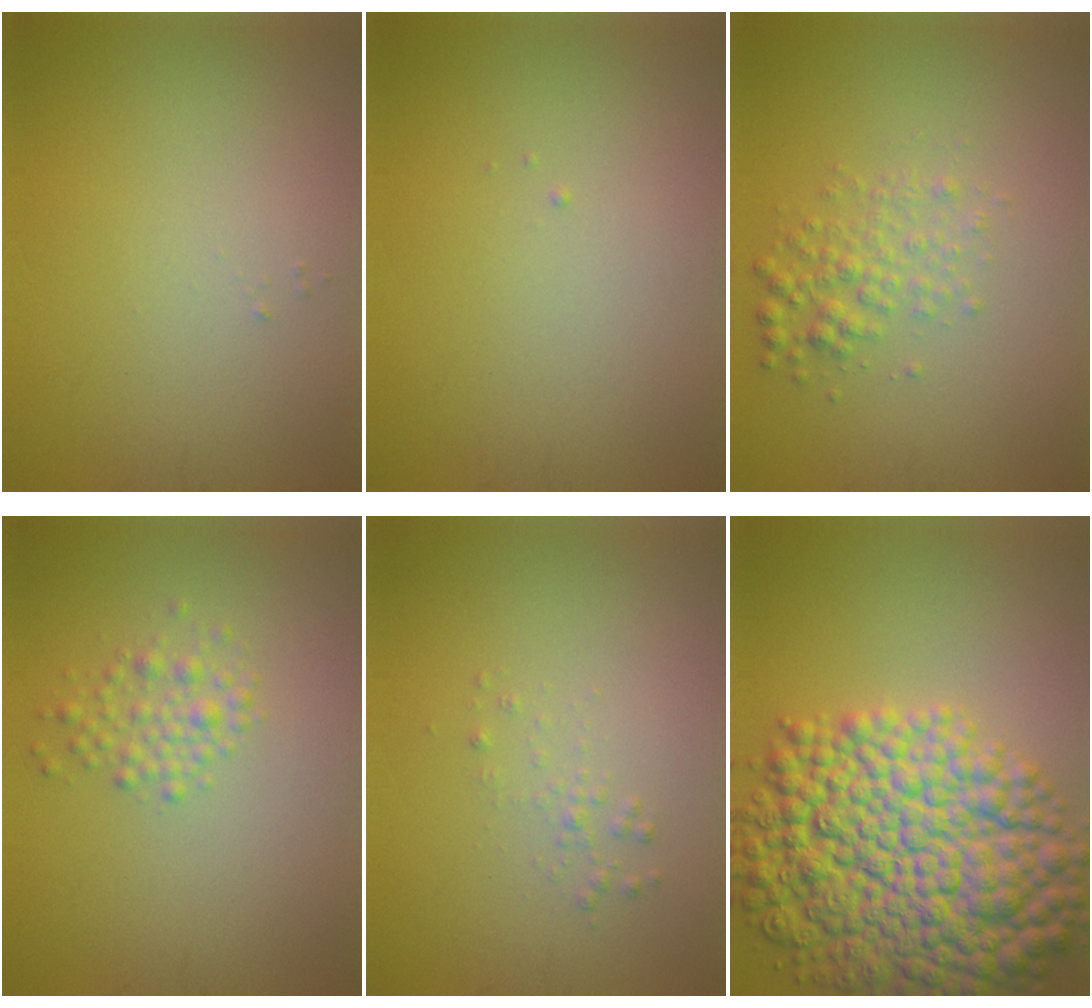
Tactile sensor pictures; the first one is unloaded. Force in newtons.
{"total": 0.0}
{"total": 2.5, "press": 2.5, "slide": 0.0}
{"total": 2.1, "press": 2.1, "slide": 0.1}
{"total": 0.9, "press": 0.9, "slide": 0.0}
{"total": 13.7, "press": 13.7, "slide": 0.1}